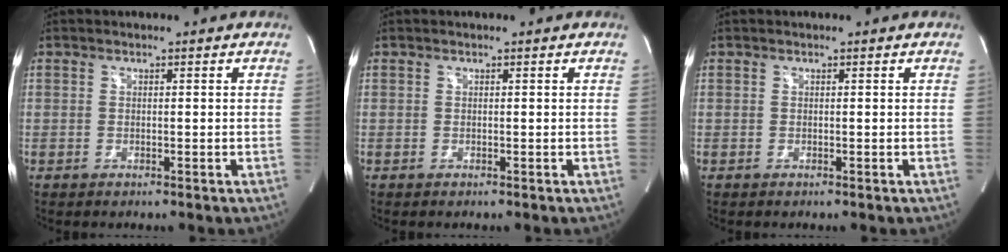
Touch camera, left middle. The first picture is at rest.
{"total": 0.0}
{"total": 0.0}